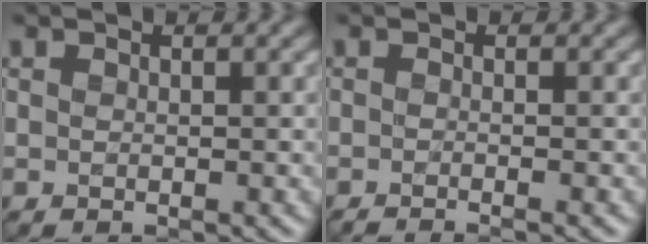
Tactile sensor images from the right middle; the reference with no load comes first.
{"total": 2.0, "force": [-0.9, 0.7, 1.6], "torque": [-0.002, -0.010, -0.023]}